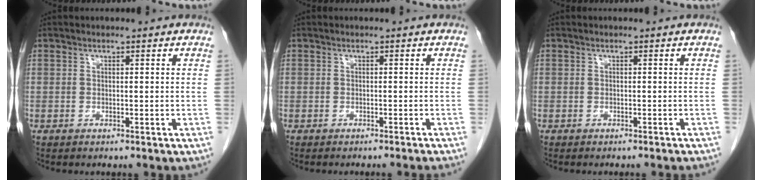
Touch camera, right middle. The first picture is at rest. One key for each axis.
{"total": 3.9, "fx": -3.5, "fy": -0.9, "fz": 1.5, "tx": -0.012, "ty": 0.000, "tz": -0.043}
{"total": 3.2, "fx": -2.9, "fy": -0.3, "fz": 1.4, "tx": -0.018, "ty": 0.000, "tz": -0.034}